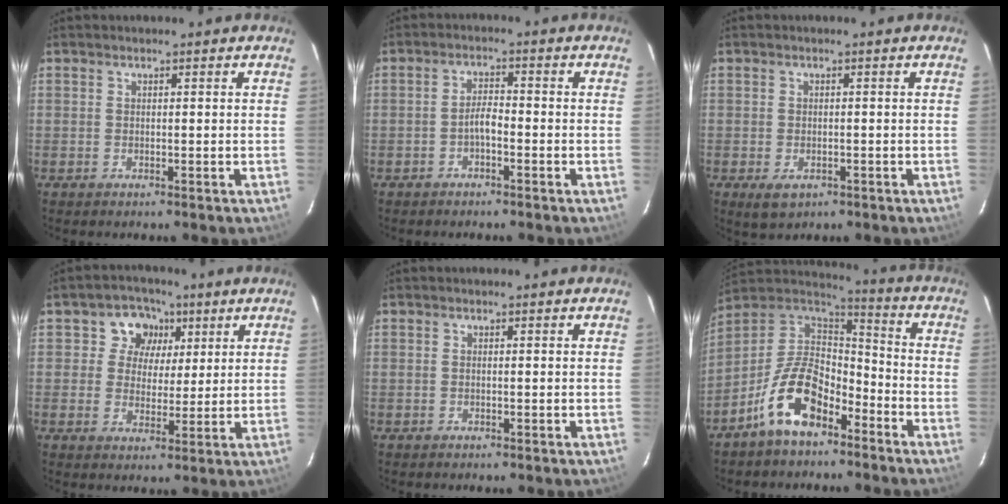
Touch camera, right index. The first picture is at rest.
{"total": 2.5, "force": [-1.6, 0.7, 1.9], "torque": [-0.038, 0.010, -0.028]}
{"total": 4.0, "force": [-1.9, 2.4, 2.5], "torque": [-0.051, -0.011, -0.027]}
{"total": 7.3, "force": [2.6, 6.6, 1.7], "torque": [-0.023, 0.009, 0.037]}
{"total": 0.0}
{"total": 14.6, "force": [-8.6, 7.3, 9.3], "torque": [-0.188, 0.023, -0.157]}